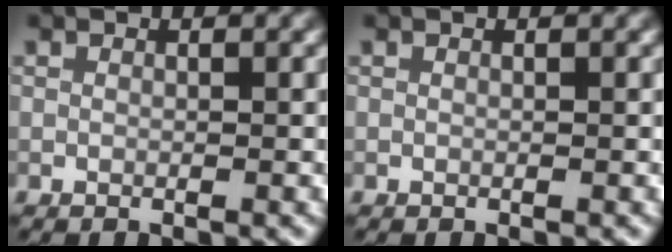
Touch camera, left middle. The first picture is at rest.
{"total": 0.0}